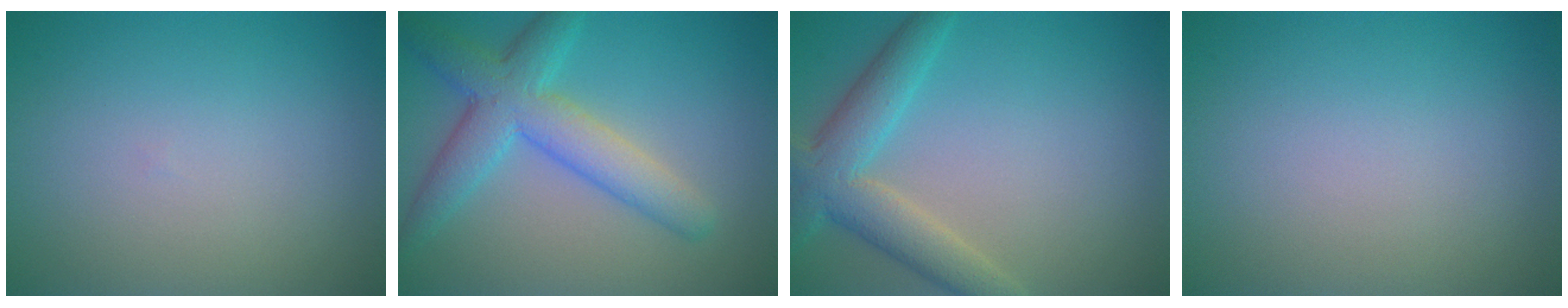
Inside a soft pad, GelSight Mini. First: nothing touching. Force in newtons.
{"total": 5.7, "press": 5.7, "slide": 0.1}
{"total": 5.2, "press": 5.2, "slide": 0.3}
{"total": 0.0}